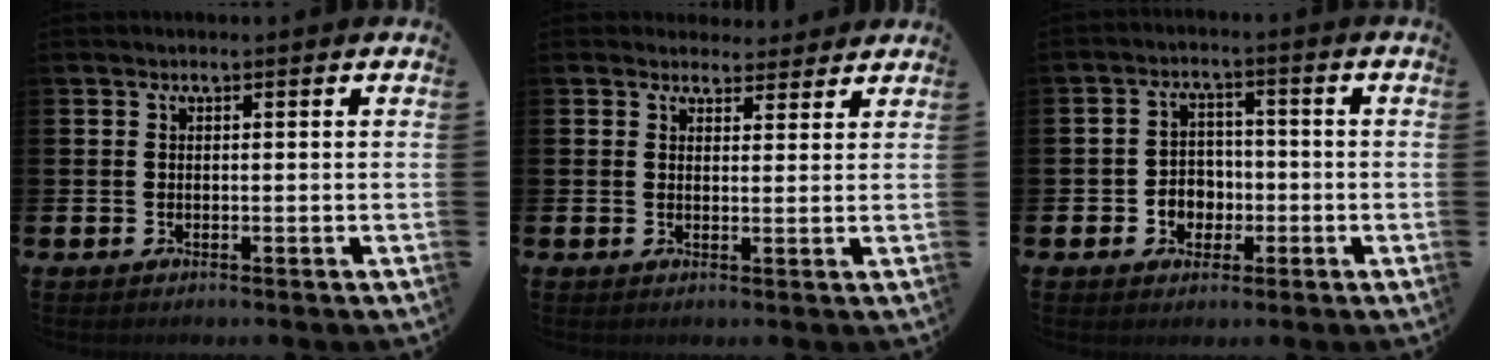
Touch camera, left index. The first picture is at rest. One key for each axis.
{"total": 3.2, "fx": 3.0, "fy": 1.3, "fz": -0.1, "tx": 0.008, "ty": -0.014, "tz": 0.052}
{"total": 3.7, "fx": -0.9, "fy": 3.4, "fz": 1.1, "tx": -0.018, "ty": -0.001, "tz": -0.026}